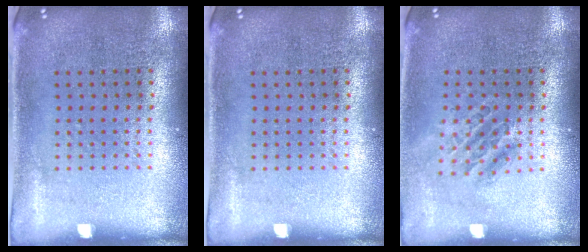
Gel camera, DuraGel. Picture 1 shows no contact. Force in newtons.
{"total": 0.0}
{"total": 1.3, "press": 1.0, "slide": 0.7}